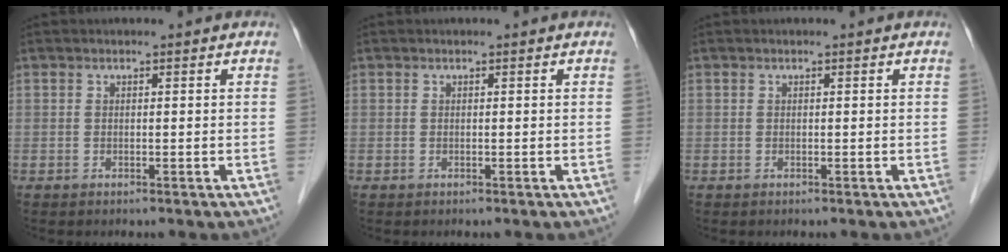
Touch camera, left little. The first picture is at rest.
{"total": 0.0}
{"total": 0.0}